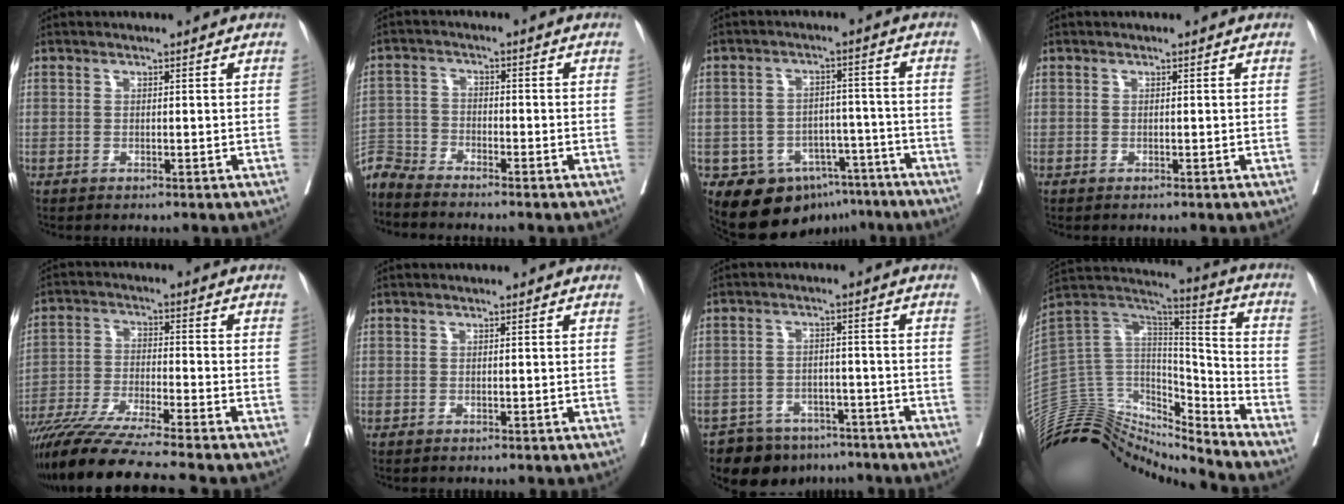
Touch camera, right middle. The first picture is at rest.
{"total": 5.5, "force": [-5.5, -0.2, -0.1], "torque": [0.006, -0.004, -0.109]}
{"total": 10.6, "force": [-7.2, 6.9, 3.6], "torque": [-0.037, 0.040, -0.099]}
{"total": 0.0}
{"total": 14.7, "force": [-12.6, -1.5, 7.4], "torque": [-0.126, -0.038, -0.213]}
{"total": 0.0}
{"total": 10.0, "force": [-8.1, 5.5, 2.1], "torque": [-0.025, 0.008, -0.111]}
{"total": 19.1, "force": [-18.2, 5.1, 2.9], "torque": [-0.058, 0.094, -0.310]}